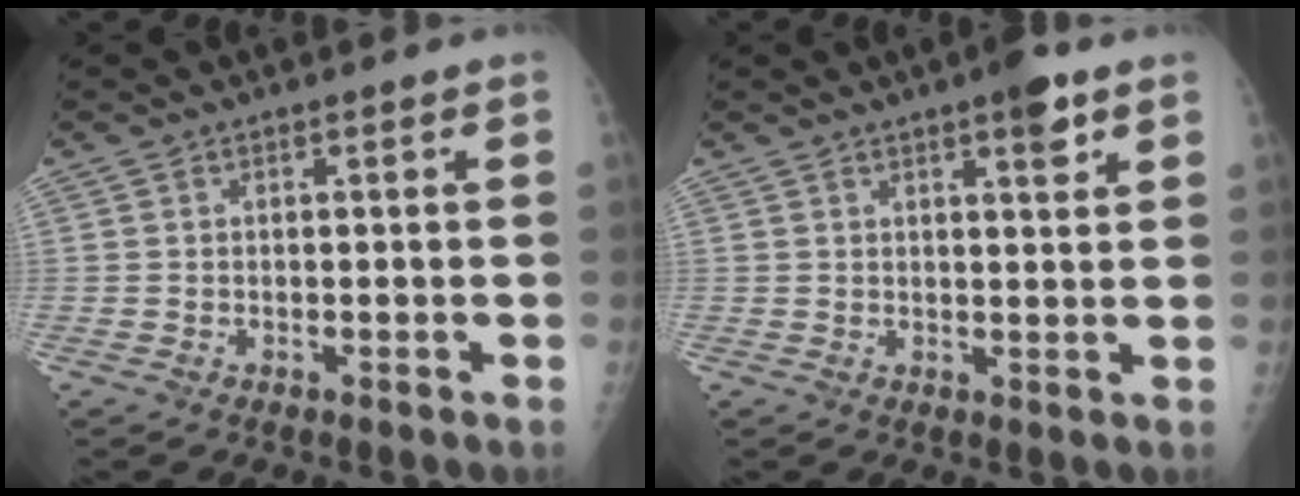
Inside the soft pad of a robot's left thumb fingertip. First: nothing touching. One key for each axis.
{"total": 4.8, "fx": 2.8, "fy": 1.2, "fz": 3.6, "tx": -0.042, "ty": -0.013, "tz": 0.036}